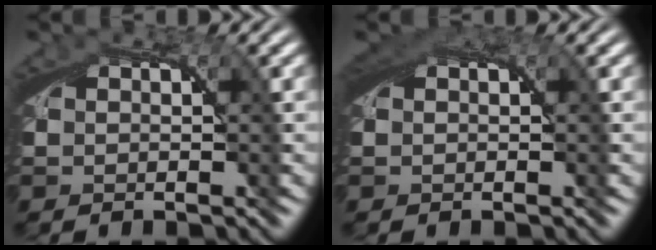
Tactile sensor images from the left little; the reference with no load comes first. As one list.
[{"total": 1.4, "force": [0.6, 0.8, 0.9], "torque": [-0.019, -0.001, 0.009]}]